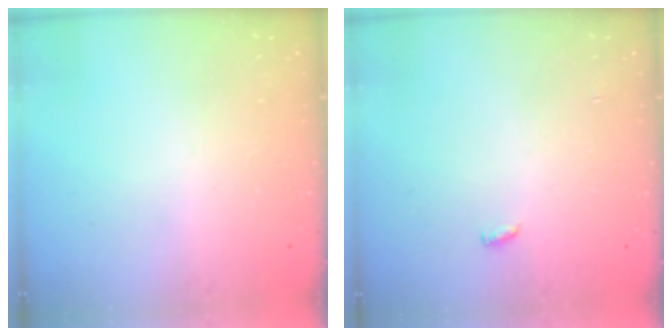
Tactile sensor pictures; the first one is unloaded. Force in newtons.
{"total": 6.9, "press": 2.6, "slide": 6.4}